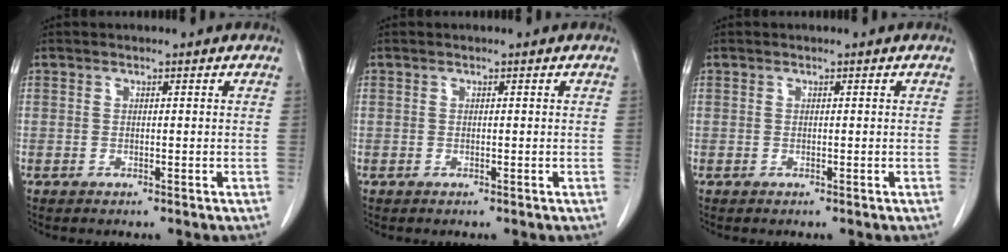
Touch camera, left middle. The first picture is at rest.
{"total": 0.0}
{"total": 0.0}